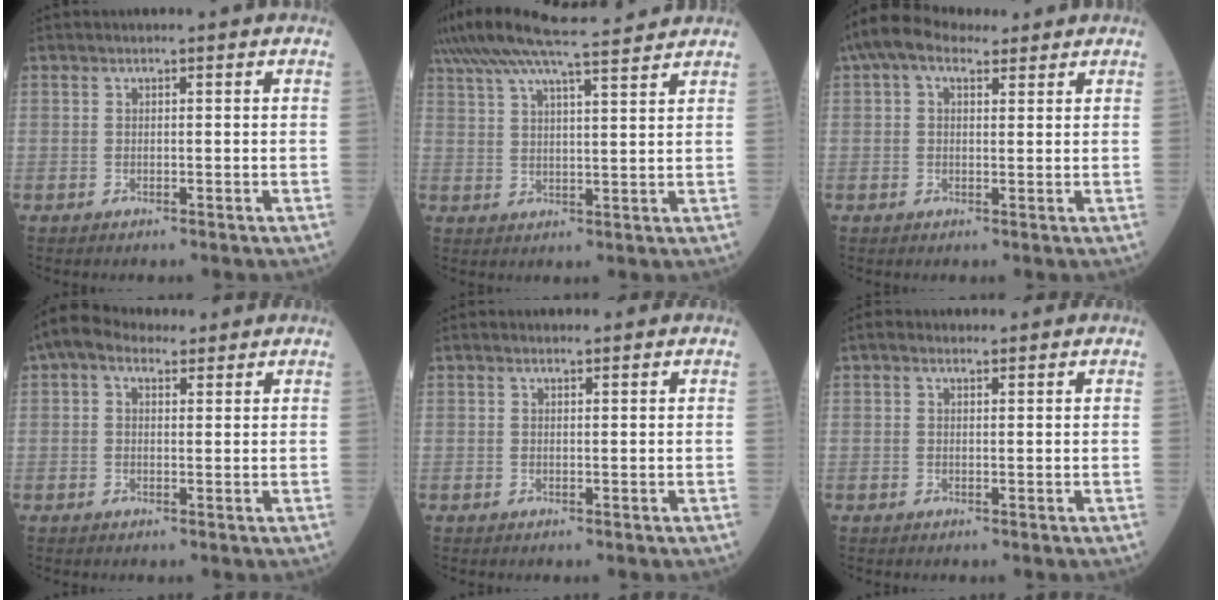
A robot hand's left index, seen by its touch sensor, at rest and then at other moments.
{"total": 16.2, "force": [14.1, 0.5, 7.9], "torque": [-0.153, 0.039, 0.215]}
{"total": 6.9, "force": [4.5, 3.4, 4.0], "torque": [-0.087, 0.044, 0.082]}
{"total": 5.2, "force": [3.3, 2.9, 2.8], "torque": [-0.064, 0.039, 0.062]}
{"total": 0.7, "force": [0.6, 0.2, 0.3], "torque": [-0.014, 0.004, 0.010]}
{"total": 1.2, "force": [0.8, 0.6, 0.6], "torque": [-0.018, 0.010, 0.012]}